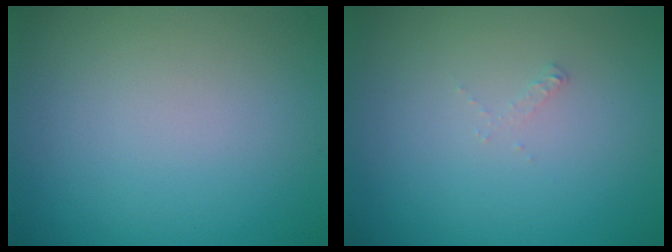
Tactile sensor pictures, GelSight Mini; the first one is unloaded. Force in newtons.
{"total": 0.5, "press": 0.5, "slide": 0.1}